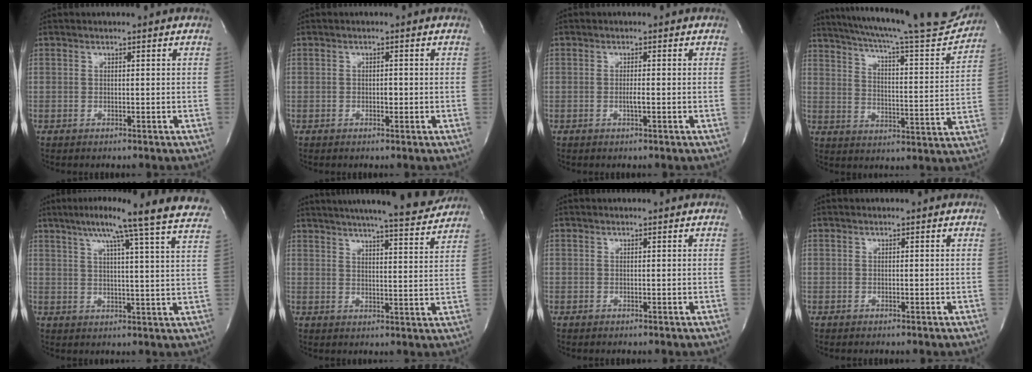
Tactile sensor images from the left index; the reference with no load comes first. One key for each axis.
{"total": 0.9, "fx": -0.4, "fy": 0.5, "fz": 0.7, "tx": -0.011, "ty": -0.001, "tz": -0.008}
{"total": 1.1, "fx": -0.5, "fy": -0.1, "fz": 1.0, "tx": -0.022, "ty": -0.004, "tz": -0.009}
{"total": 24.3, "fx": 21.9, "fy": 1.5, "fz": 10.5, "tx": -0.172, "ty": -0.049, "tz": 0.288}
{"total": 21.8, "fx": 18.4, "fy": -1.8, "fz": 11.5, "tx": -0.183, "ty": -0.031, "tz": 0.222}
{"total": 18.3, "fx": 16.6, "fy": 0.9, "fz": 7.5, "tx": -0.117, "ty": -0.021, "tz": 0.213}
{"total": 0.0}
{"total": 0.0}